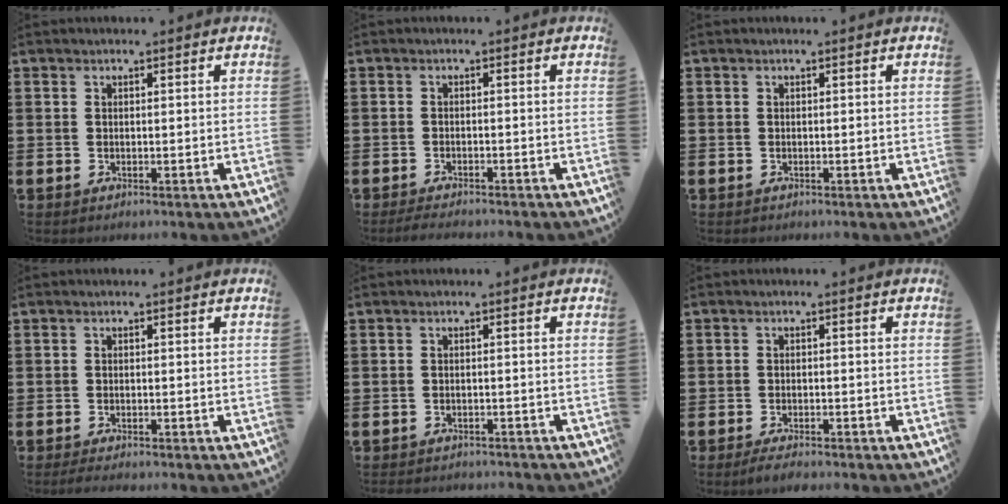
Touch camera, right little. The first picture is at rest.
{"total": 1.4, "force": [-1.3, 0.1, 0.5], "torque": [-0.011, 0.003, -0.026]}
{"total": 0.0}
{"total": 1.0, "force": [-0.8, 0.1, 0.6], "torque": [-0.012, -0.001, -0.016]}
{"total": 1.1, "force": [-1.1, 0.0, -0.1], "torque": [-0.003, 0.002, -0.023]}
{"total": 1.6, "force": [-1.4, 0.1, 0.8], "torque": [-0.015, 0.004, -0.028]}